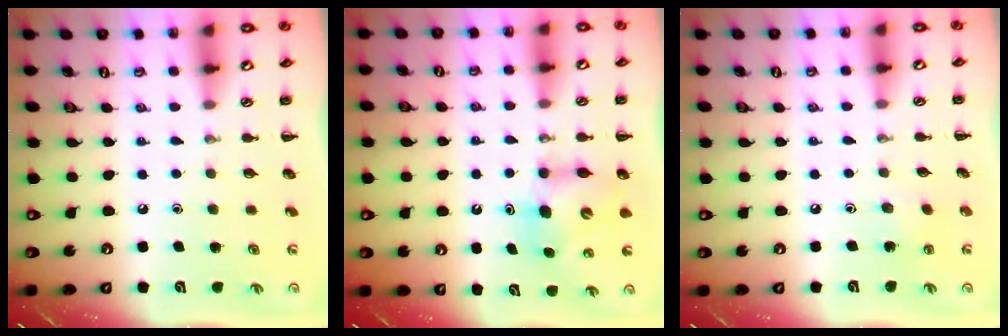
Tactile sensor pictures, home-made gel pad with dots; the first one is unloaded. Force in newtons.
{"total": 7.0, "press": 7.0, "slide": 0.3}
{"total": 2.4, "press": 2.4, "slide": 0.4}